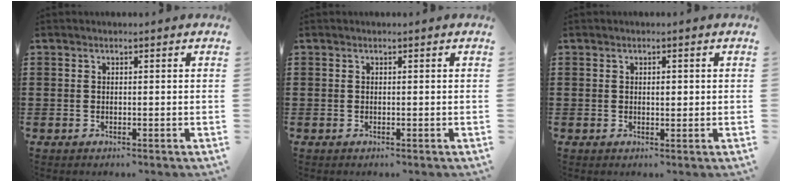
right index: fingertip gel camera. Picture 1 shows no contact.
{"total": 0.0}
{"total": 1.3, "force": [0.2, 0.6, 1.1], "torque": [-0.022, 0.005, 0.001]}